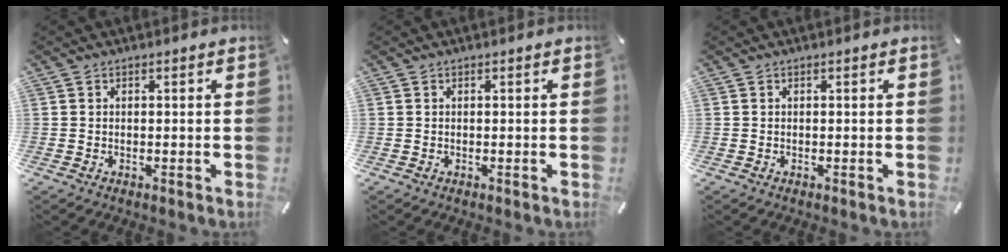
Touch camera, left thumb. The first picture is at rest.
{"total": 0.0}
{"total": 0.0}